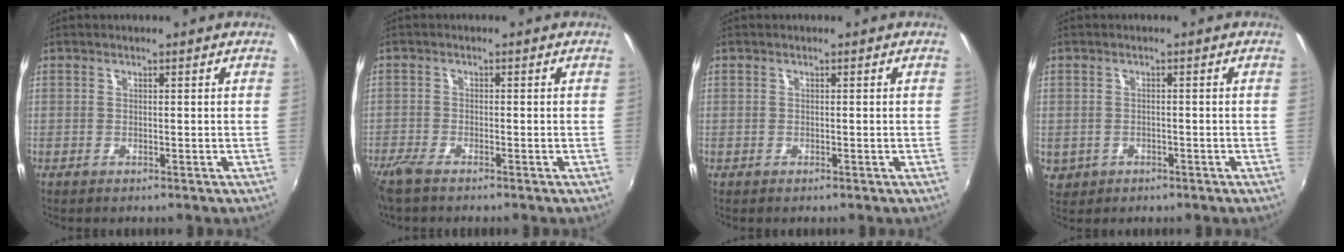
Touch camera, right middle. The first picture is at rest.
{"total": 4.0, "force": [-3.3, 0.9, 2.2], "torque": [-0.059, -0.014, -0.067]}
{"total": 0.0}
{"total": 4.2, "force": [-1.1, 3.7, 1.7], "torque": [-0.046, -0.003, -0.006]}